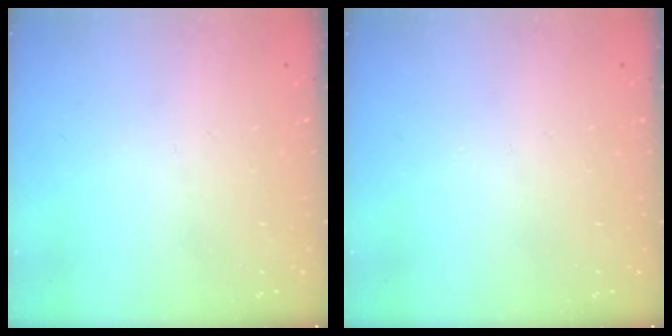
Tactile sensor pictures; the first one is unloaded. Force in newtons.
{"total": 0.0}